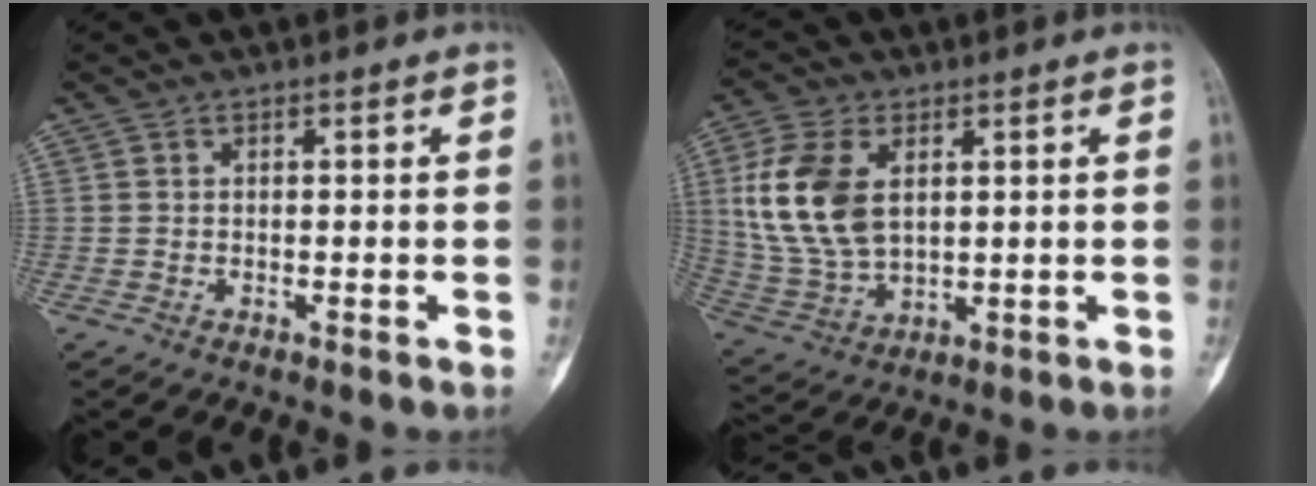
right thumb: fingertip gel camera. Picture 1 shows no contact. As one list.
[{"total": 14.3, "force": [3.3, 8.7, 10.8], "torque": [-0.223, -0.009, 0.074]}]